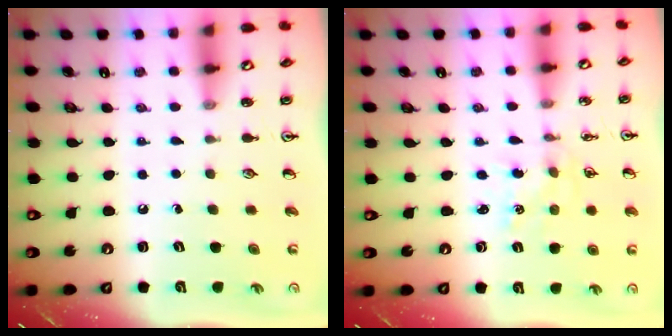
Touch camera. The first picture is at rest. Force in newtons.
{"total": 1.5, "press": 1.5, "slide": 0.2}